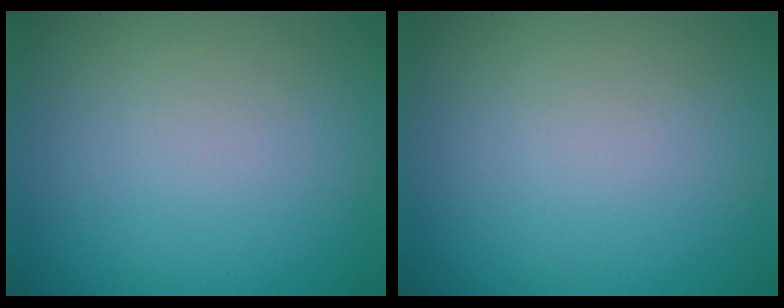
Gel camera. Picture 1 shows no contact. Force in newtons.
{"total": 0.0}